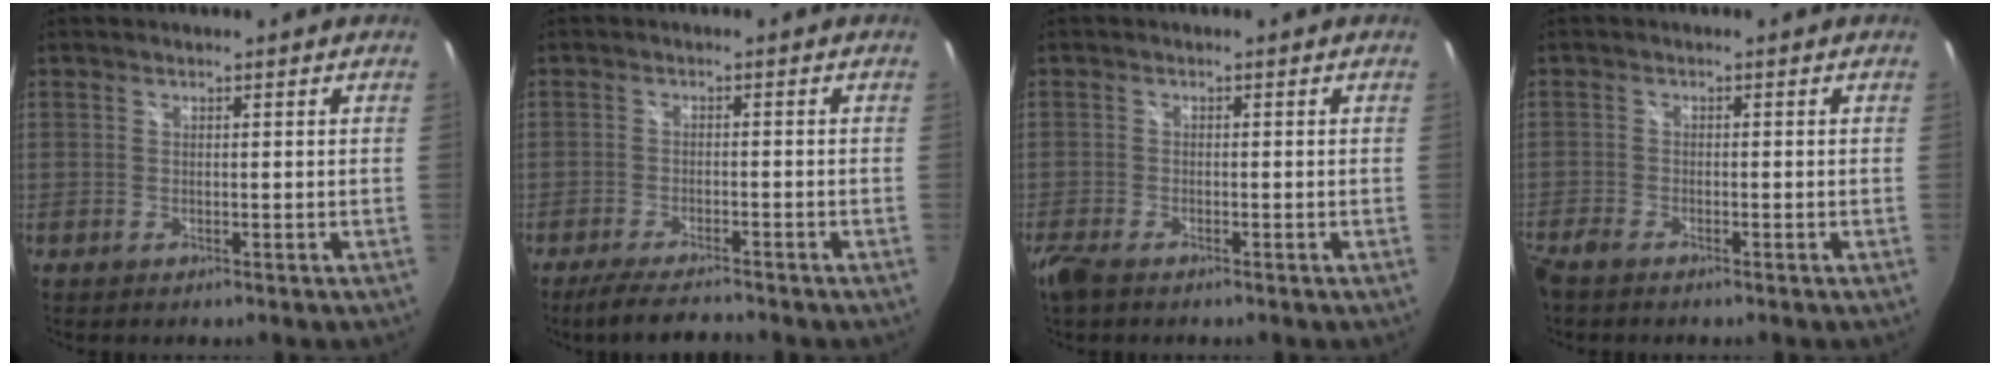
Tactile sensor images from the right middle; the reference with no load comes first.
{"total": 6.7, "force": [-5.8, 0.6, 3.2], "torque": [-0.078, -0.017, -0.100]}
{"total": 4.8, "force": [-3.5, 1.6, 2.8], "torque": [-0.077, -0.017, -0.072]}
{"total": 3.5, "force": [-2.9, 1.0, 1.7], "torque": [-0.049, -0.014, -0.058]}